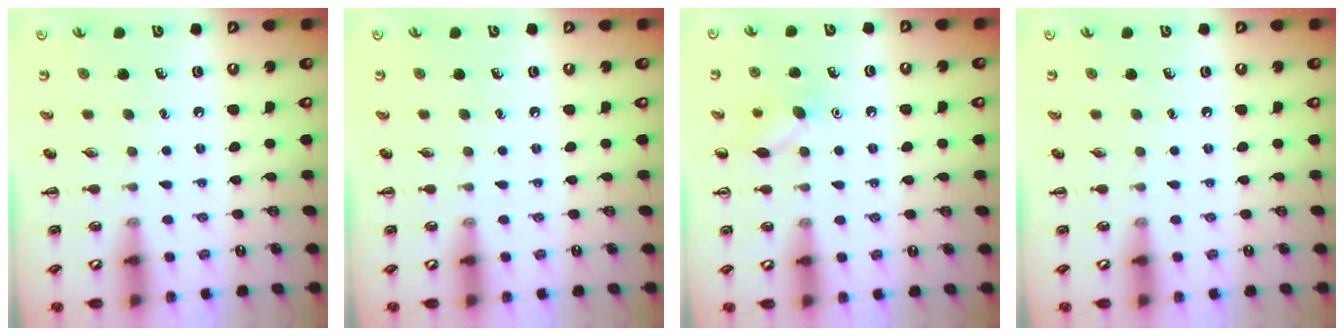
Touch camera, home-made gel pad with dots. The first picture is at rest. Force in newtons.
{"total": 0.0}
{"total": 7.5, "press": 7.3, "slide": 1.7}
{"total": 0.0}